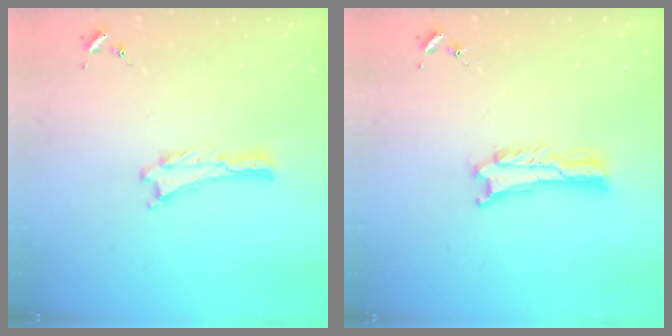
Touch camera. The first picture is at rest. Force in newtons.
{"total": 1.1, "press": 1.1, "slide": 0.2}